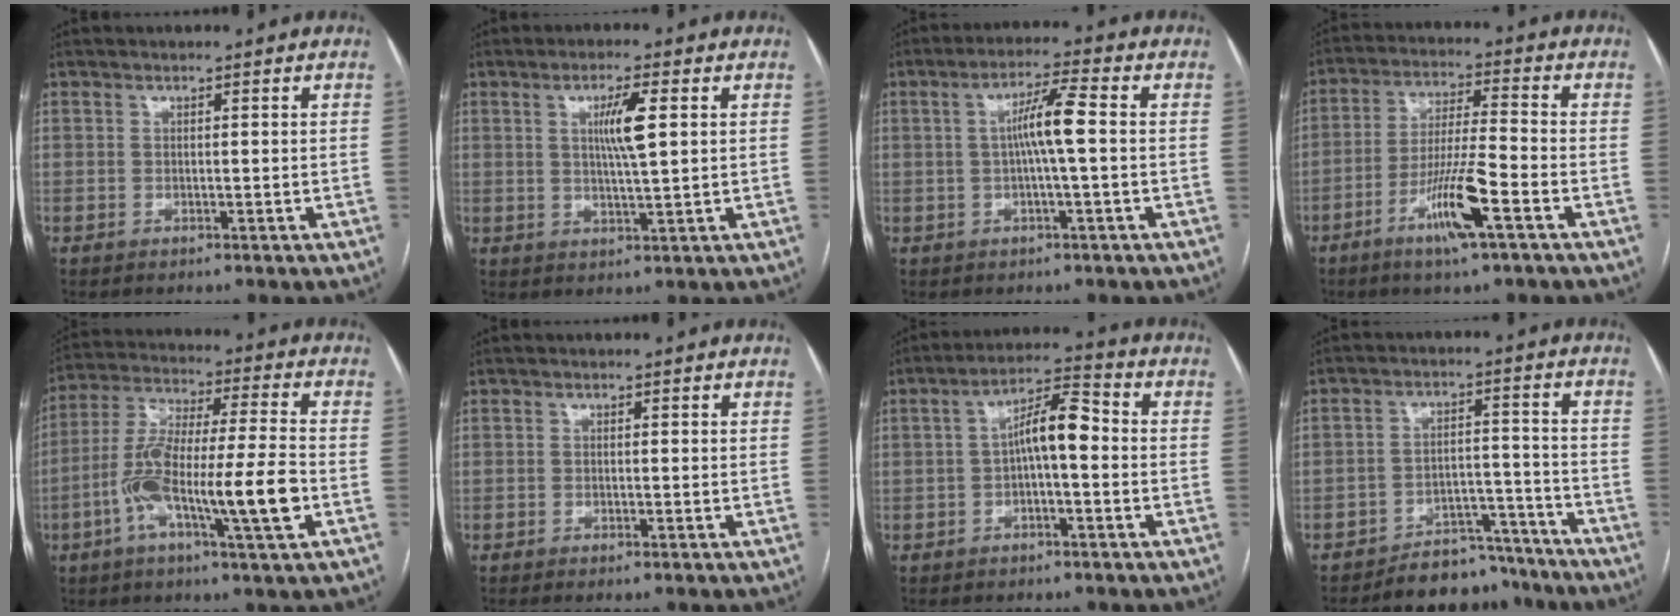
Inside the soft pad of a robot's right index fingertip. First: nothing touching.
{"total": 5.6, "force": [1.4, 0.2, 5.4], "torque": [-0.098, -0.001, 0.026]}
{"total": 6.2, "force": [0.2, 0.0, 6.2], "torque": [-0.113, 0.013, 0.003]}
{"total": 10.1, "force": [-4.8, 0.2, 8.8], "torque": [-0.169, -0.008, -0.091]}
{"total": 15.6, "force": [-4.8, 1.2, 14.8], "torque": [-0.283, 0.001, -0.088]}
{"total": 0.5, "force": [-0.3, -0.1, 0.4], "torque": [-0.008, 0.000, -0.007]}
{"total": 7.1, "force": [-0.3, 1.8, 6.9], "torque": [-0.121, 0.029, -0.007]}
{"total": 9.0, "force": [-8.1, 3.7, 0.1], "torque": [0.026, 0.042, -0.121]}